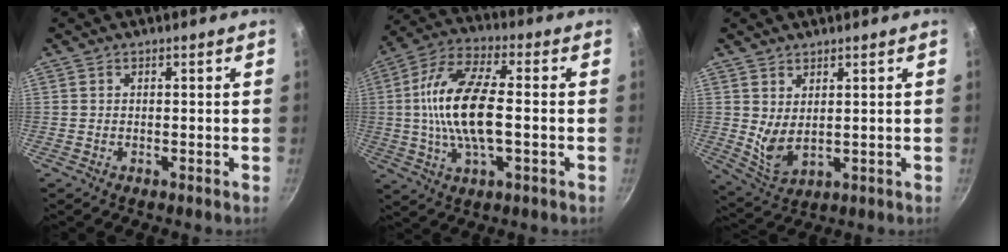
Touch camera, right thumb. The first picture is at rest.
{"total": 16.2, "force": [-0.5, 6.6, 14.8], "torque": [-0.282, 0.023, -0.025]}
{"total": 5.3, "force": [1.9, 2.7, 4.1], "torque": [-0.070, -0.033, 0.046]}